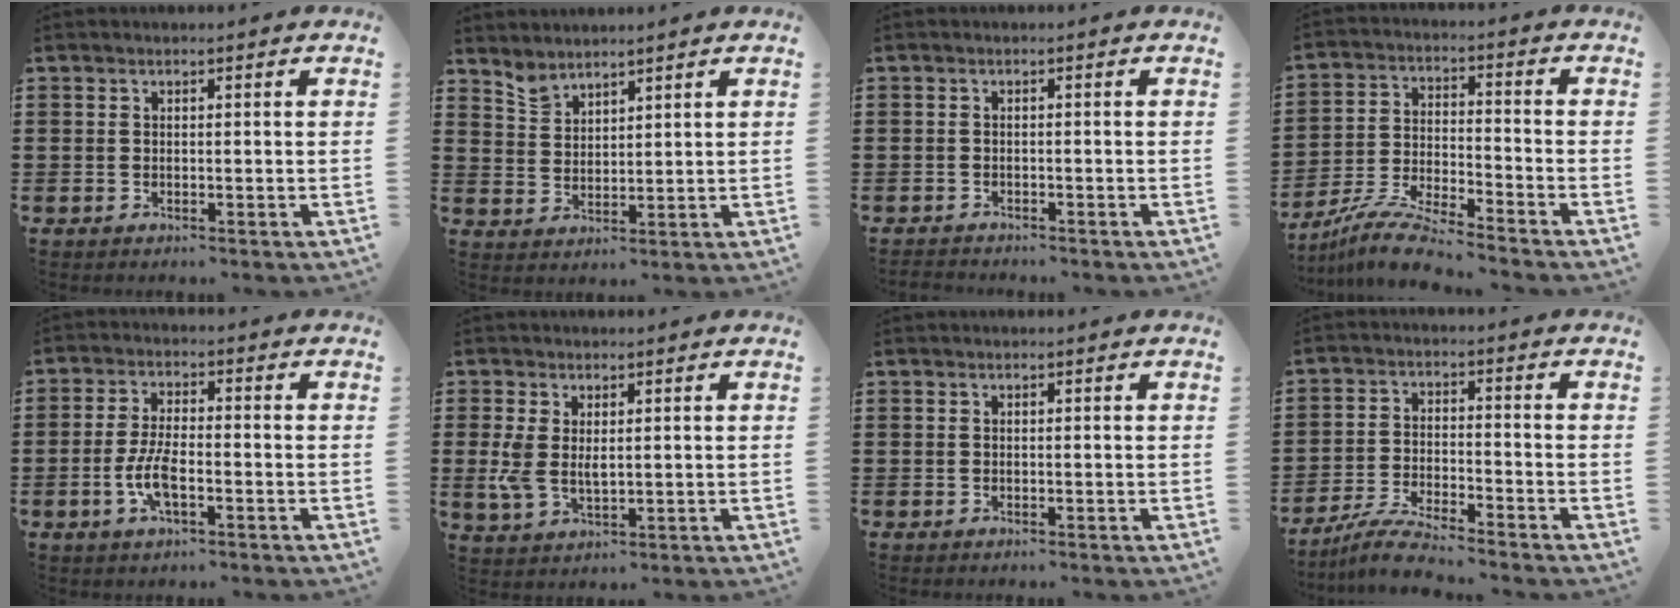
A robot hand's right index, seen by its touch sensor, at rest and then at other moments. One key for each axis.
{"total": 3.2, "fx": 3.0, "fy": 1.0, "fz": 0.3, "tx": -0.016, "ty": -0.003, "tz": 0.059}
{"total": 1.1, "fx": -1.1, "fy": 0.2, "fz": -0.1, "tx": -0.001, "ty": 0.004, "tz": -0.024}
{"total": 8.6, "fx": -8.0, "fy": 0.3, "fz": 3.0, "tx": -0.070, "ty": 0.006, "tz": -0.159}
{"total": 5.9, "fx": -1.8, "fy": 2.0, "fz": 5.2, "tx": -0.122, "ty": -0.005, "tz": -0.041}
{"total": 4.3, "fx": 0.7, "fy": 2.4, "fz": 3.5, "tx": -0.079, "ty": 0.004, "tz": 0.012}
{"total": 0.0}
{"total": 5.4, "fx": -5.1, "fy": 0.0, "fz": 1.8, "tx": -0.051, "ty": -0.011, "tz": -0.103}